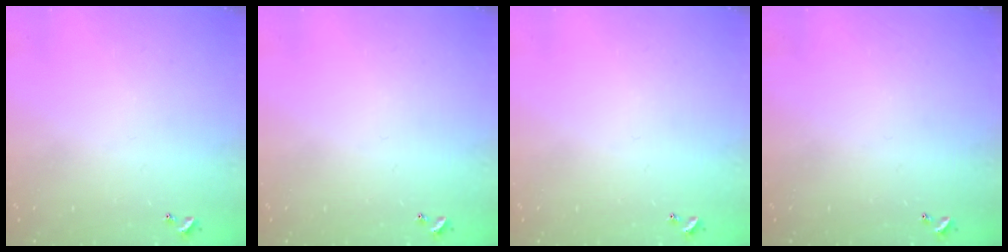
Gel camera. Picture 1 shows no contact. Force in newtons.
{"total": 0.0}
{"total": 0.0}
{"total": 0.0}